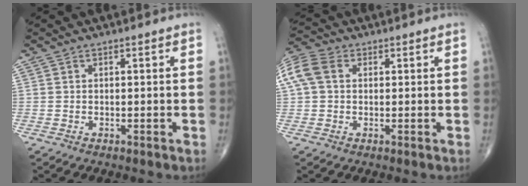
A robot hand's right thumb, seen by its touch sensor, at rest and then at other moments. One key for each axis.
{"total": 9.8, "fx": 2.3, "fy": 7.3, "fz": 6.1, "tx": -0.154, "ty": 0.029, "tz": 0.041}